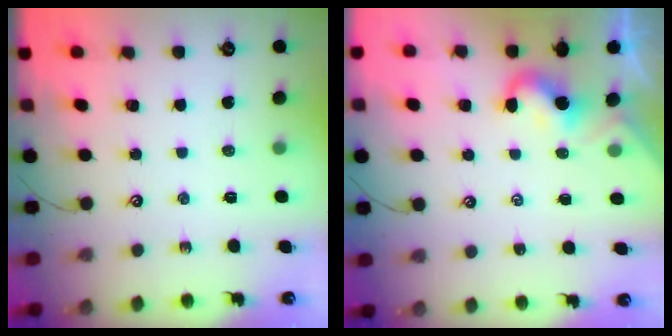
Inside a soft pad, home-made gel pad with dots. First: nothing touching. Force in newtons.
{"total": 0.5, "press": 0.4, "slide": 0.3}